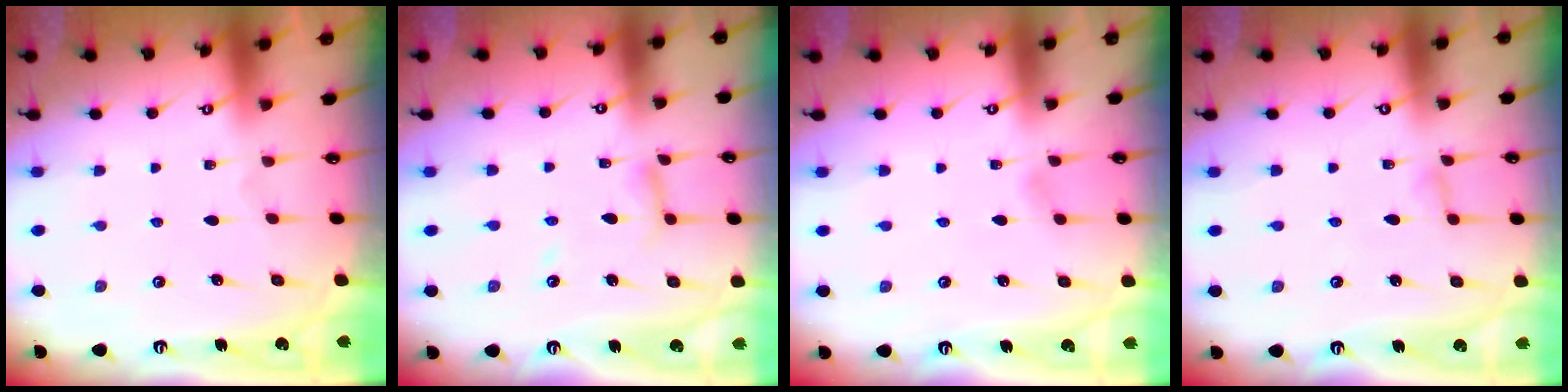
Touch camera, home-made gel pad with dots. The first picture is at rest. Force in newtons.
{"total": 7.8, "press": 7.7, "slide": 0.6}
{"total": 2.5, "press": 2.5, "slide": 0.4}
{"total": 4.4, "press": 4.4, "slide": 0.6}